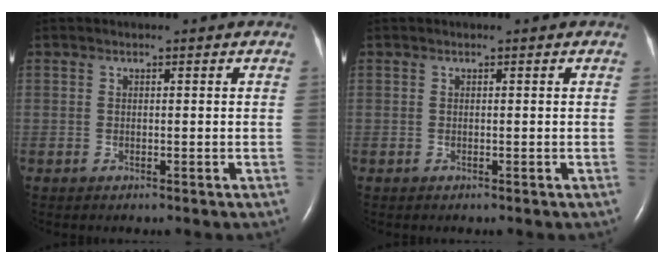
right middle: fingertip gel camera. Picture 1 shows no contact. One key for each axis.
{"total": 0.0}